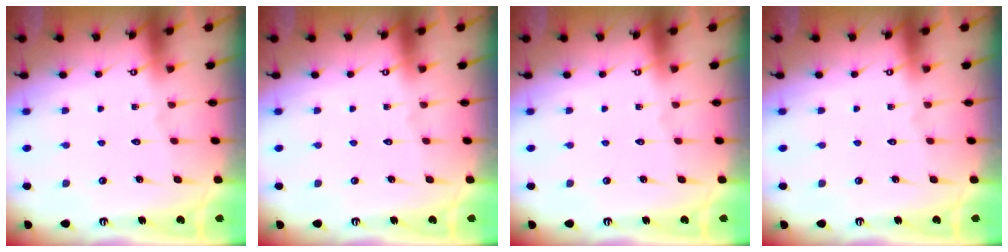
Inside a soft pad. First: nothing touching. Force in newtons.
{"total": 0.0}
{"total": 0.0}
{"total": 0.0}